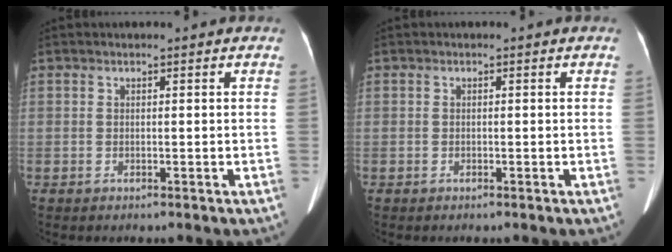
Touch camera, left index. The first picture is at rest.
{"total": 0.0}